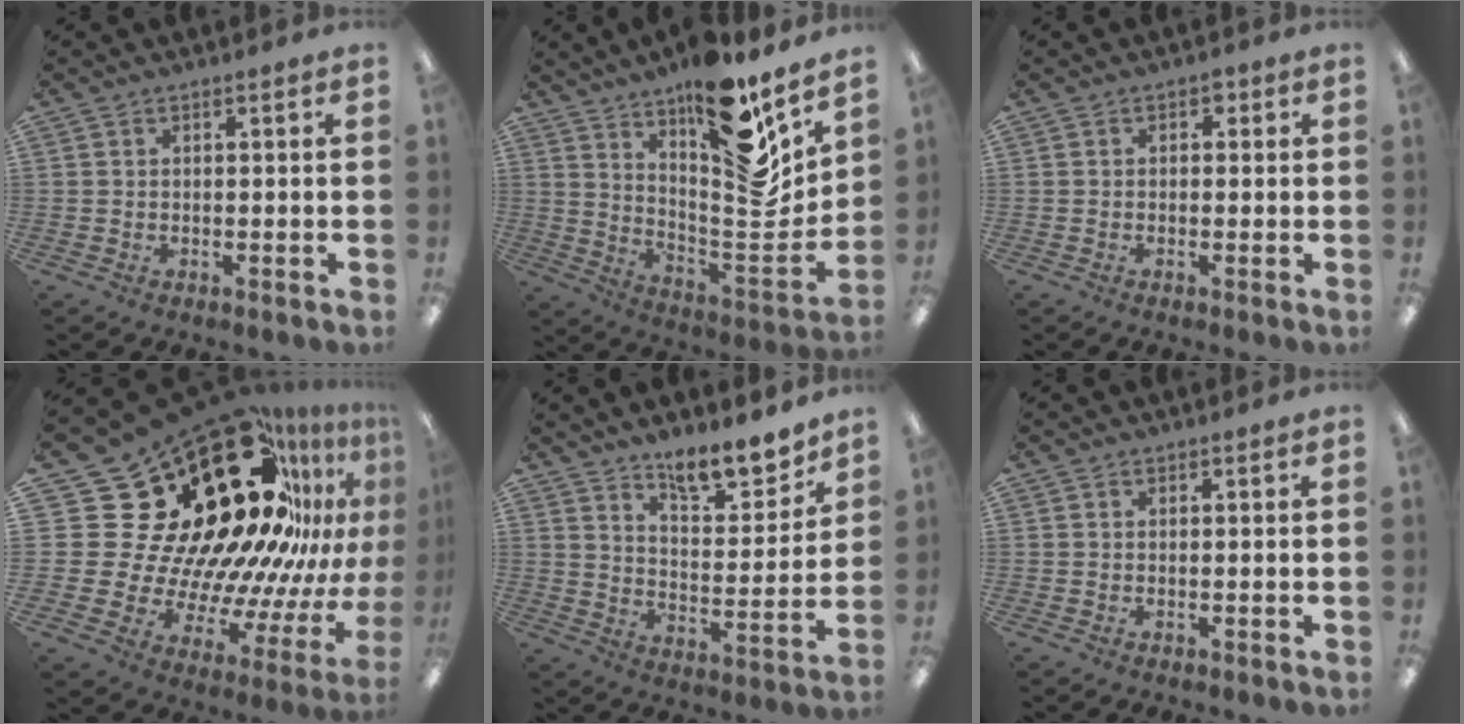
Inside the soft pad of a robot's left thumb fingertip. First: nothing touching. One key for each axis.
{"total": 19.1, "fx": 13.5, "fy": 4.7, "fz": 12.7, "tx": -0.174, "ty": -0.125, "tz": 0.217}
{"total": 1.7, "fx": 0.0, "fy": 1.4, "fz": 1.0, "tx": -0.011, "ty": 0.006, "tz": -0.003}
{"total": 40.3, "fx": 18.2, "fy": 23.5, "fz": 27.3, "tx": -0.378, "ty": -0.219, "tz": 0.403}
{"total": 11.2, "fx": 9.3, "fy": 3.7, "fz": 4.9, "tx": -0.050, "ty": -0.071, "tz": 0.161}
{"total": 0.0}